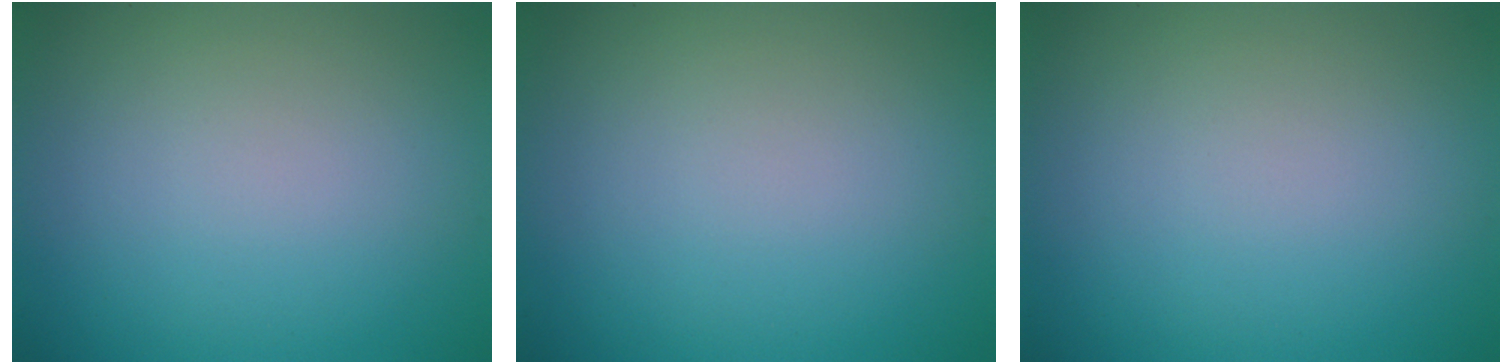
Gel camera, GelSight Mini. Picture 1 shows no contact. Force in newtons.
{"total": 0.0}
{"total": 0.0}